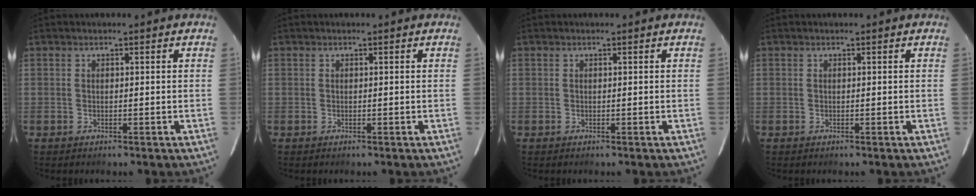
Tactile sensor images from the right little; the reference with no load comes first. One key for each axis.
{"total": 0.0}
{"total": 0.0}
{"total": 0.0}